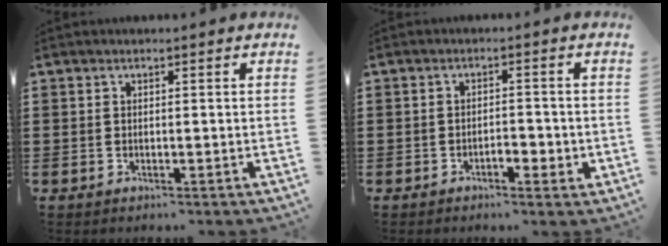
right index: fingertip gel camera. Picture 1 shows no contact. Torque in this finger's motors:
{"motor_torque": [0.04, -0.02, 0.03, 0.04]}